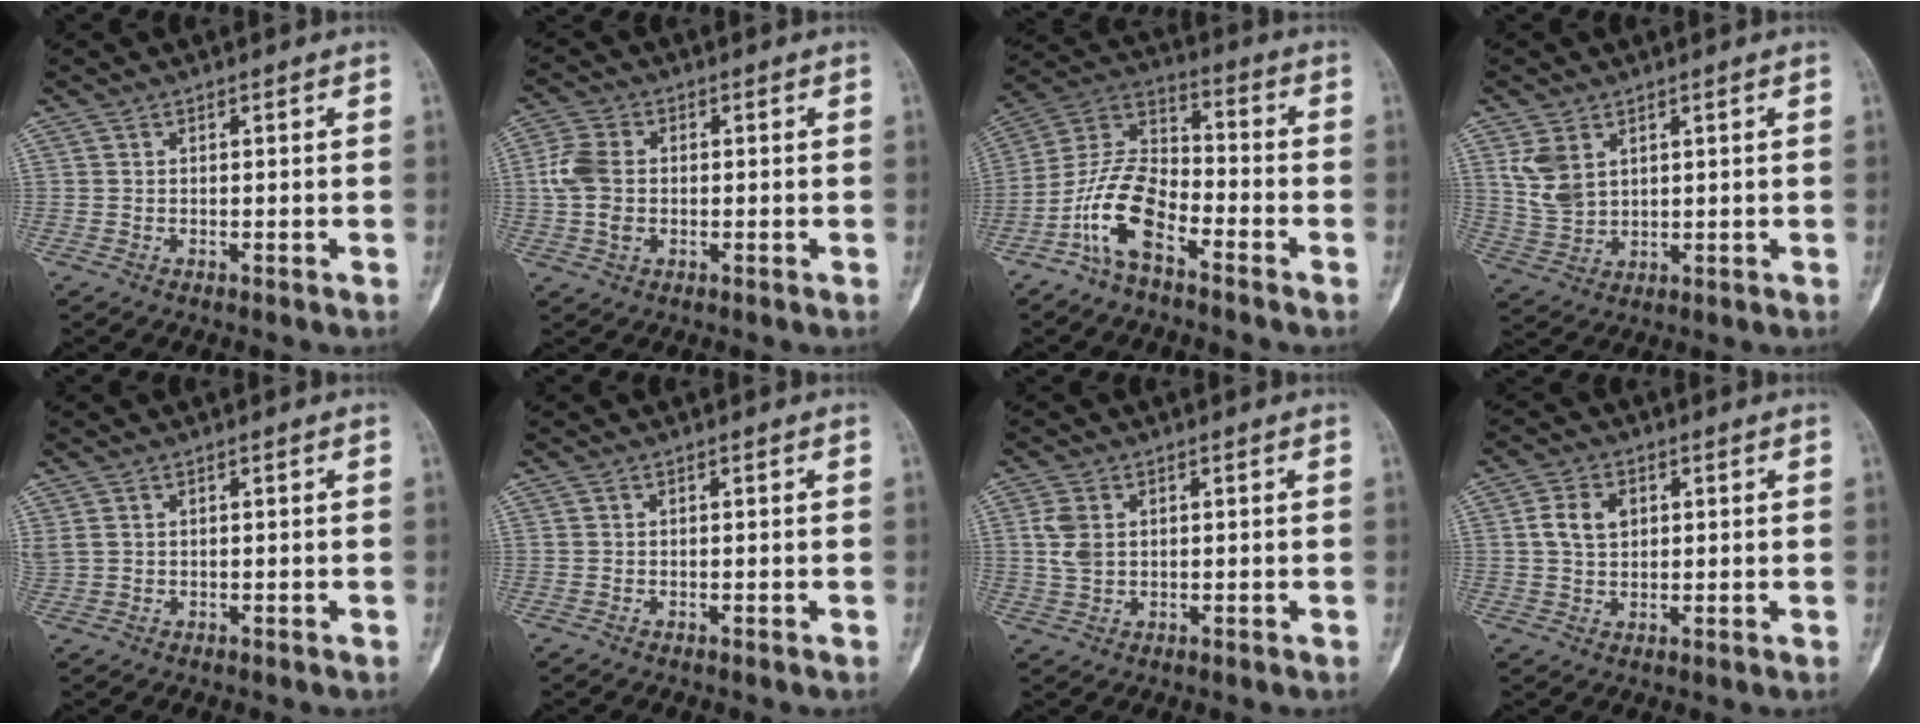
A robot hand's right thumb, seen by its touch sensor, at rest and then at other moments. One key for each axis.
{"total": 6.6, "fx": -0.1, "fy": 4.7, "fz": 4.7, "tx": -0.105, "ty": 0.010, "tz": -0.007}
{"total": 12.2, "fx": -6.4, "fy": 5.6, "fz": 8.7, "tx": -0.175, "ty": 0.060, "tz": -0.132}
{"total": 6.6, "fx": 2.7, "fy": 4.4, "fz": 4.1, "tx": -0.069, "ty": -0.009, "tz": 0.067}
{"total": 1.9, "fx": 0.7, "fy": 1.1, "fz": 1.3, "tx": -0.046, "ty": 0.008, "tz": 0.023}
{"total": 0.0}
{"total": 4.2, "fx": 0.8, "fy": 2.9, "fz": 2.9, "tx": -0.059, "ty": 0.002, "tz": 0.020}
{"total": 5.4, "fx": 1.2, "fy": 3.9, "fz": 3.5, "tx": -0.059, "ty": 0.001, "tz": 0.021}